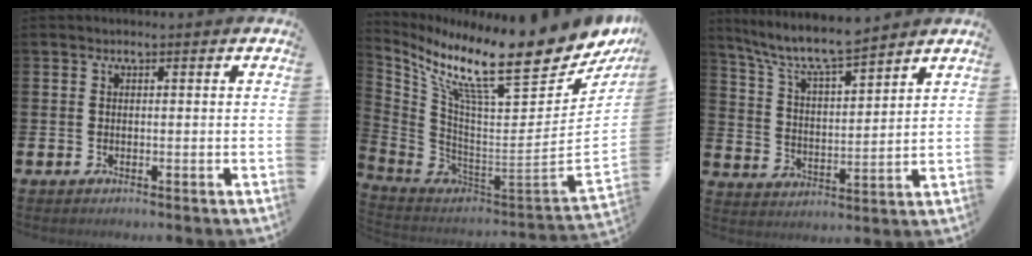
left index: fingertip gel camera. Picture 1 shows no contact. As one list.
[{"total": 13.8, "force": [10.0, 2.1, 9.2], "torque": [-0.175, -0.101, 0.160]}, {"total": 8.5, "force": [7.8, 0.9, 3.3], "torque": [-0.094, -0.045, 0.138]}]